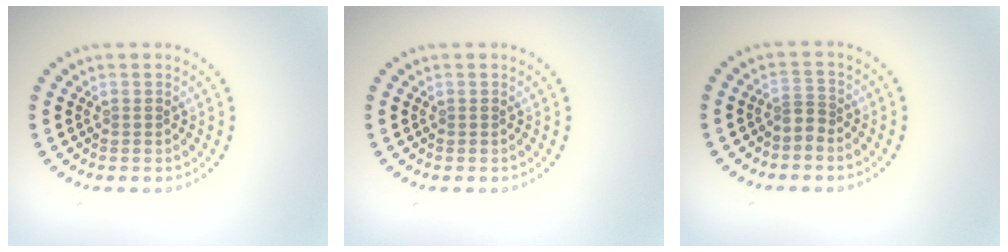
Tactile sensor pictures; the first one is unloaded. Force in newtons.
{"total": 0.0}
{"total": 1.2, "press": 0.8, "slide": 0.9}